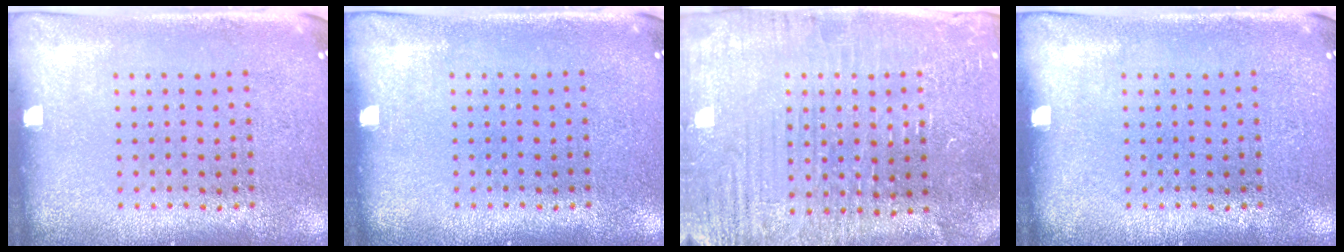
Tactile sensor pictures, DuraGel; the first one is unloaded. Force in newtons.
{"total": 0.0}
{"total": 4.0, "press": 3.9, "slide": 0.9}
{"total": 0.0}